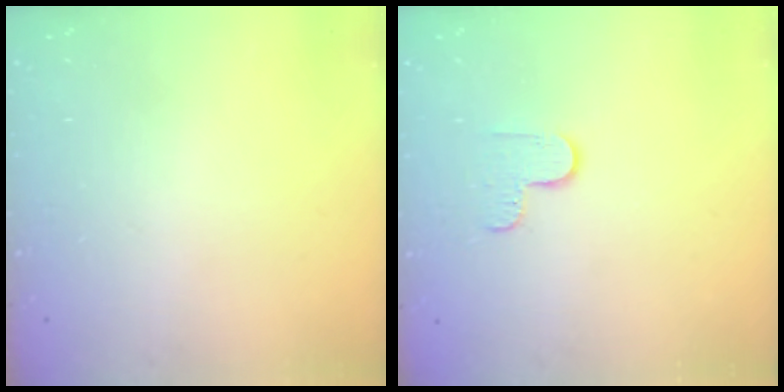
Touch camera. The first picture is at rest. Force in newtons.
{"total": 5.4, "press": 5.4, "slide": 0.5}